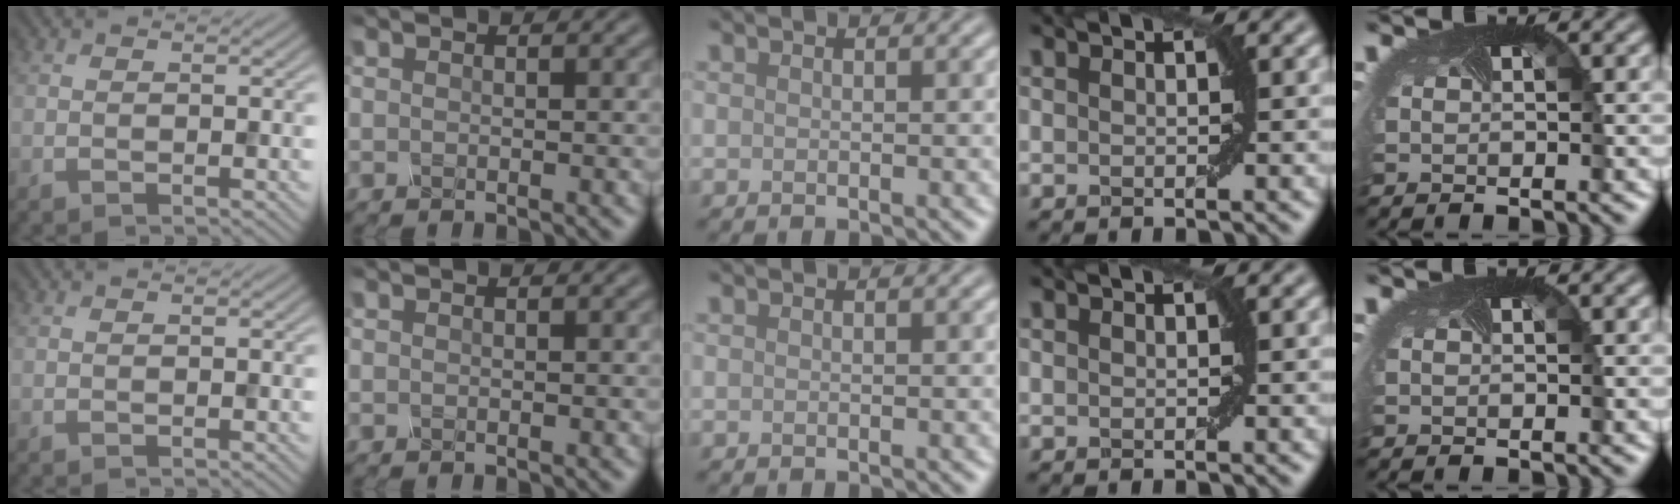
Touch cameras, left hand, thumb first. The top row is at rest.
{}